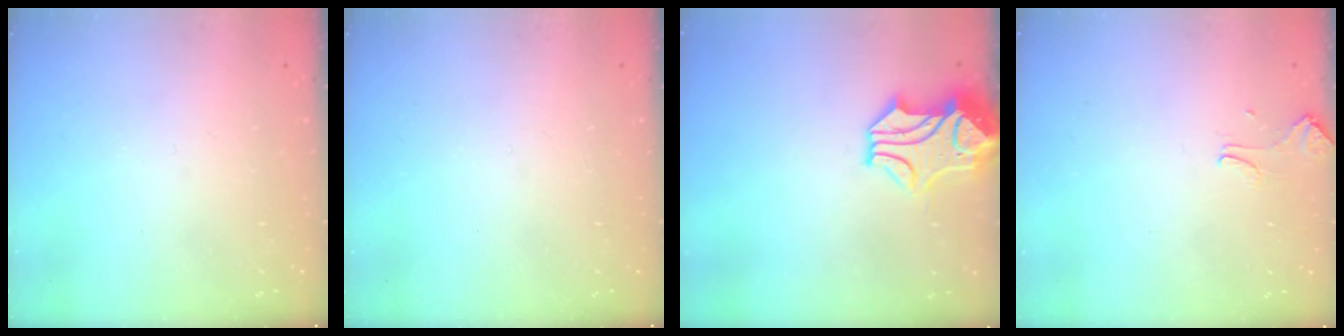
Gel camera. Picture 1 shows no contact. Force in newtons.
{"total": 0.0}
{"total": 1.0, "press": 0.3, "slide": 1.0}
{"total": 0.9, "press": 0.8, "slide": 0.5}